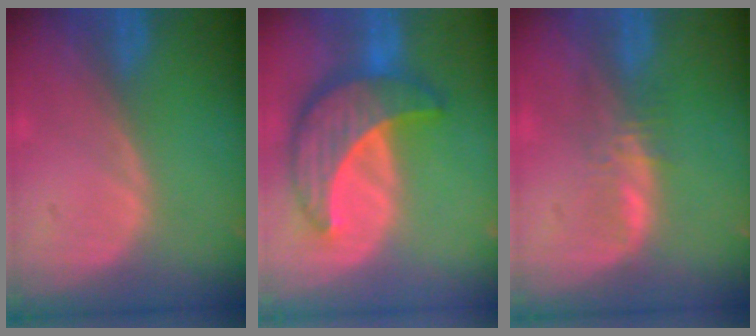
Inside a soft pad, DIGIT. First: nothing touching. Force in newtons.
{"total": 10.0, "press": 10.0, "slide": 0.8}
{"total": 2.9, "press": 2.9, "slide": 0.2}